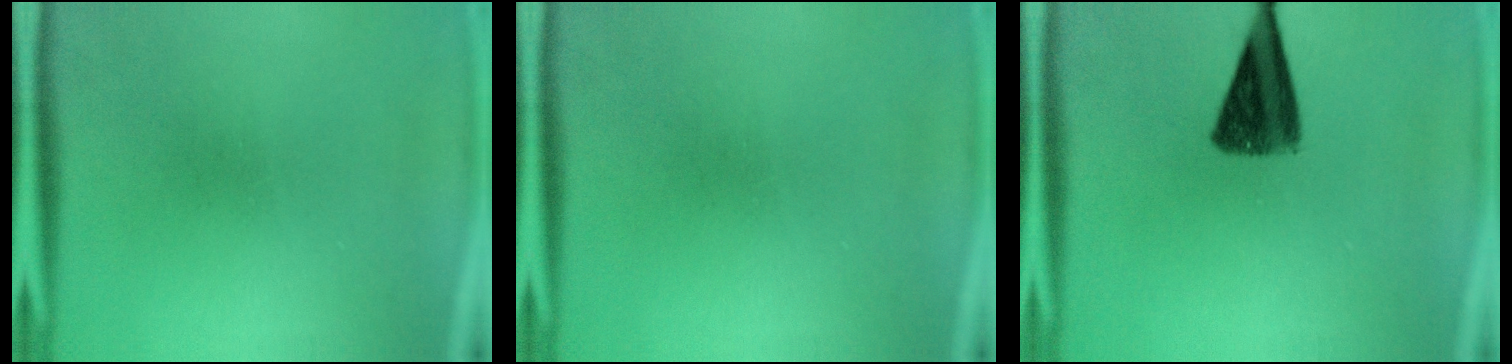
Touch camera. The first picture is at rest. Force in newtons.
{"total": 0.0}
{"total": 9.4}